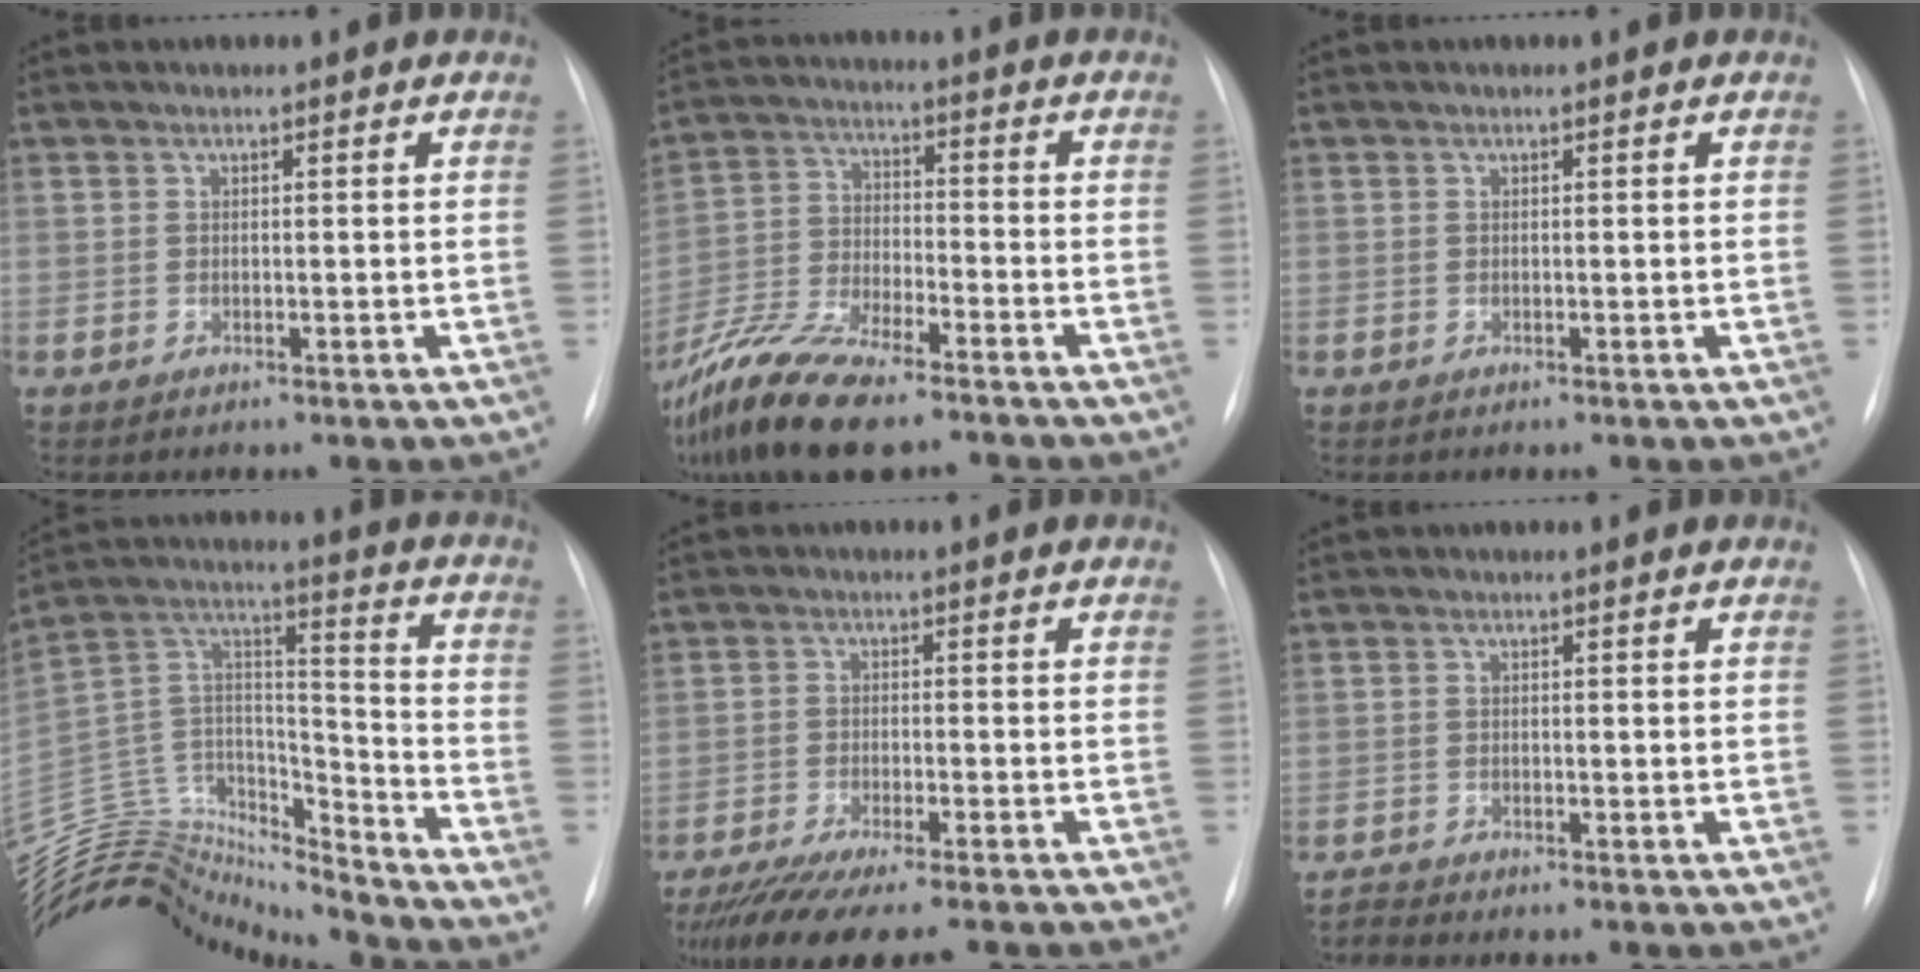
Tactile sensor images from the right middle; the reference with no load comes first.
{"total": 15.1, "force": [-11.4, 3.6, 9.1], "torque": [-0.200, -0.029, -0.212]}
{"total": 0.0}
{"total": 21.2, "force": [-20.6, 3.5, 3.4], "torque": [-0.076, 0.065, -0.347]}
{"total": 11.6, "force": [-9.5, 1.0, 6.6], "torque": [-0.102, -0.024, -0.148]}
{"total": 1.2, "force": [-1.0, -0.5, -0.3], "torque": [-0.002, -0.010, -0.020]}